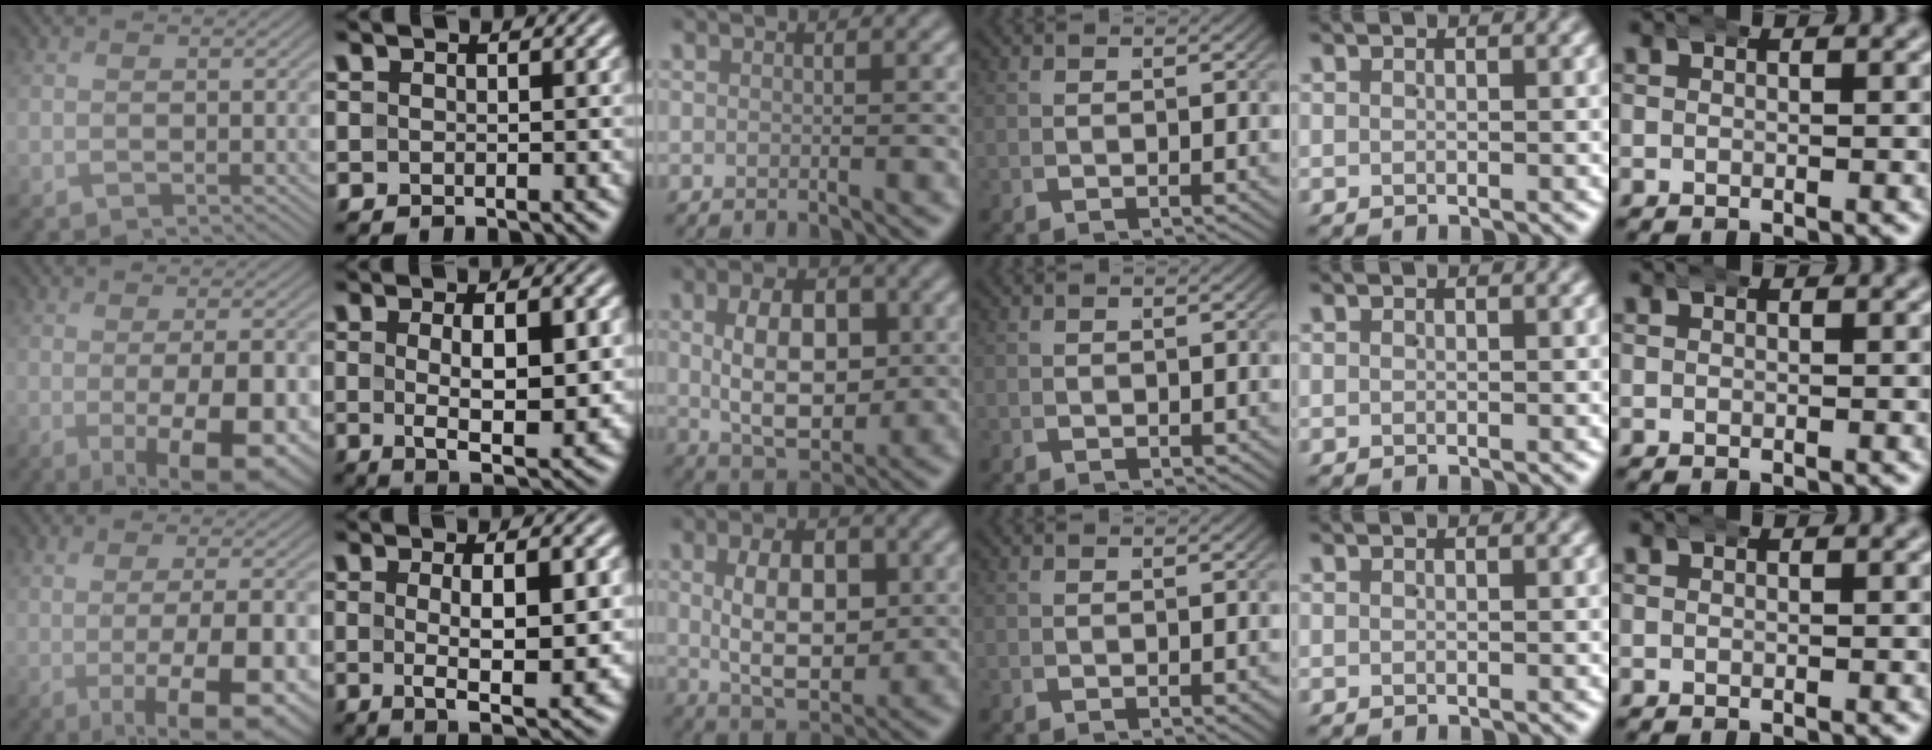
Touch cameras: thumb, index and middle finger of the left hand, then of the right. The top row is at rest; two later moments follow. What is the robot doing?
{"motion": "wrap", "object": "arm wrap"}